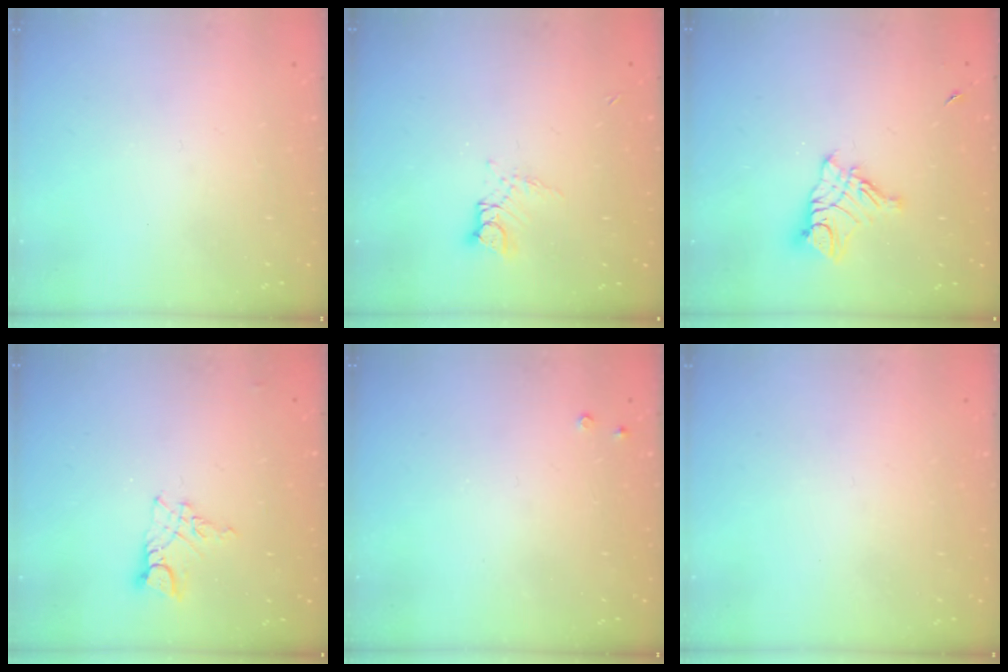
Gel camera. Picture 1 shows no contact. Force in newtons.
{"total": 5.6, "press": 5.6, "slide": 0.5}
{"total": 10.3, "press": 10.3, "slide": 0.9}
{"total": 7.3, "press": 7.3, "slide": 0.5}
{"total": 1.8, "press": 1.8, "slide": 0.4}
{"total": 0.0}